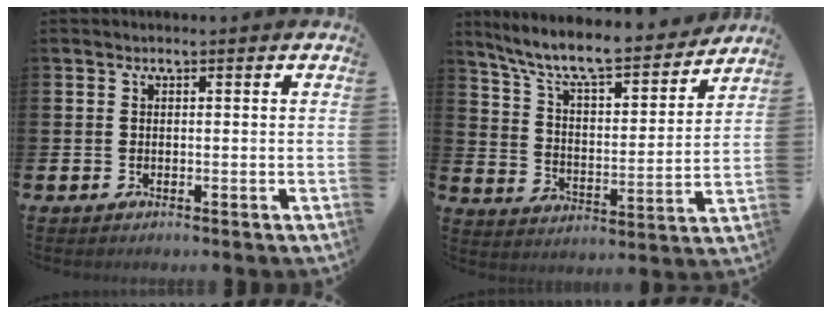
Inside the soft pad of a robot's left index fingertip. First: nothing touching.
{"total": 9.4, "force": [8.5, 1.7, 3.8], "torque": [-0.107, -0.059, 0.142]}